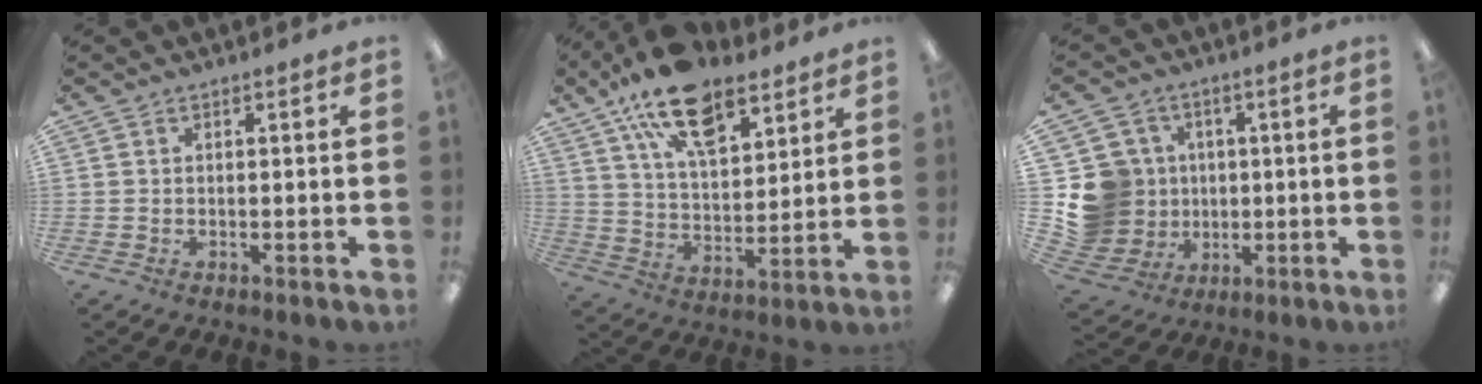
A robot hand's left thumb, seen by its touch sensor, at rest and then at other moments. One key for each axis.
{"total": 18.1, "fx": 11.6, "fy": 8.9, "fz": 10.6, "tx": -0.182, "ty": -0.049, "tz": 0.207}
{"total": 13.7, "fx": 1.1, "fy": 13.2, "fz": 3.8, "tx": -0.113, "ty": 0.005, "tz": 0.038}